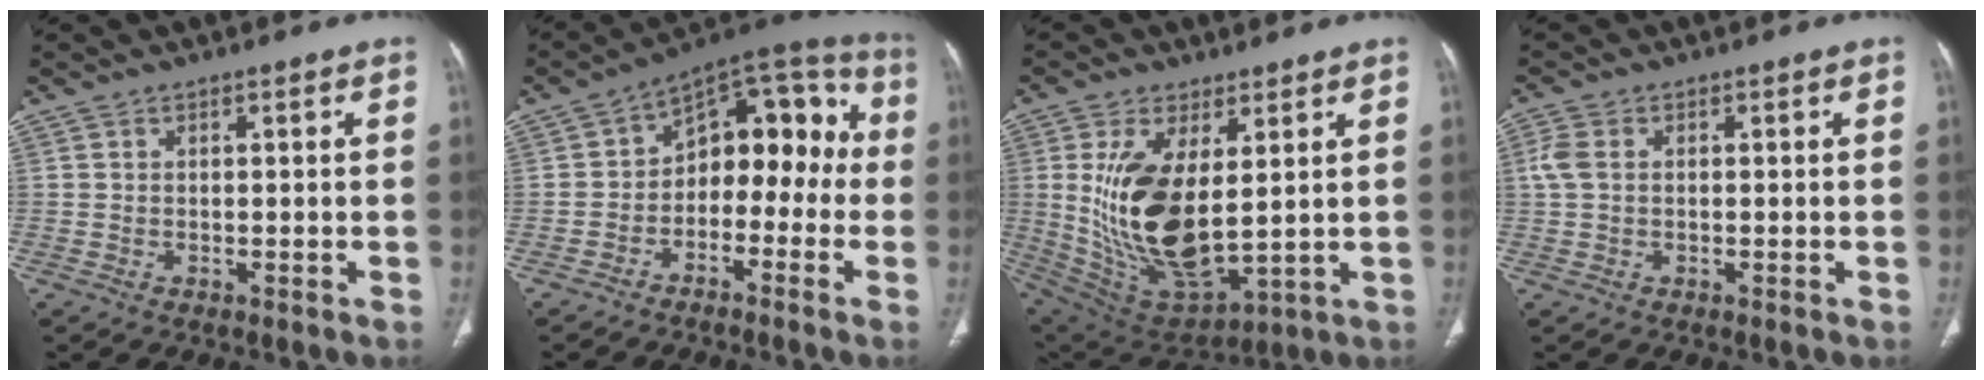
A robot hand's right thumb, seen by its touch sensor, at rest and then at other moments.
{"total": 14.3, "force": [-1.9, 9.3, 10.7], "torque": [-0.091, 0.062, -0.043]}
{"total": 18.5, "force": [2.7, 8.7, 16.1], "torque": [-0.306, -0.027, 0.076]}
{"total": 3.0, "force": [0.4, 2.0, 2.2], "torque": [-0.066, 0.008, 0.007]}